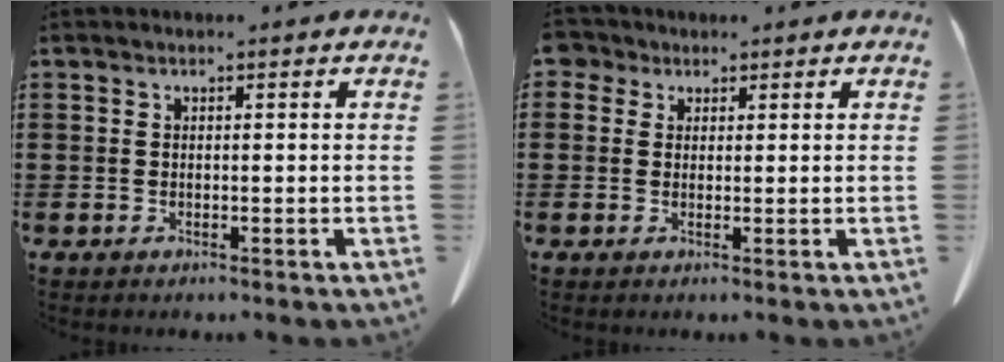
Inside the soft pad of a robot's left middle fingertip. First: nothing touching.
{"total": 2.2, "force": [1.4, 1.6, 0.5], "torque": [-0.018, 0.007, 0.026]}